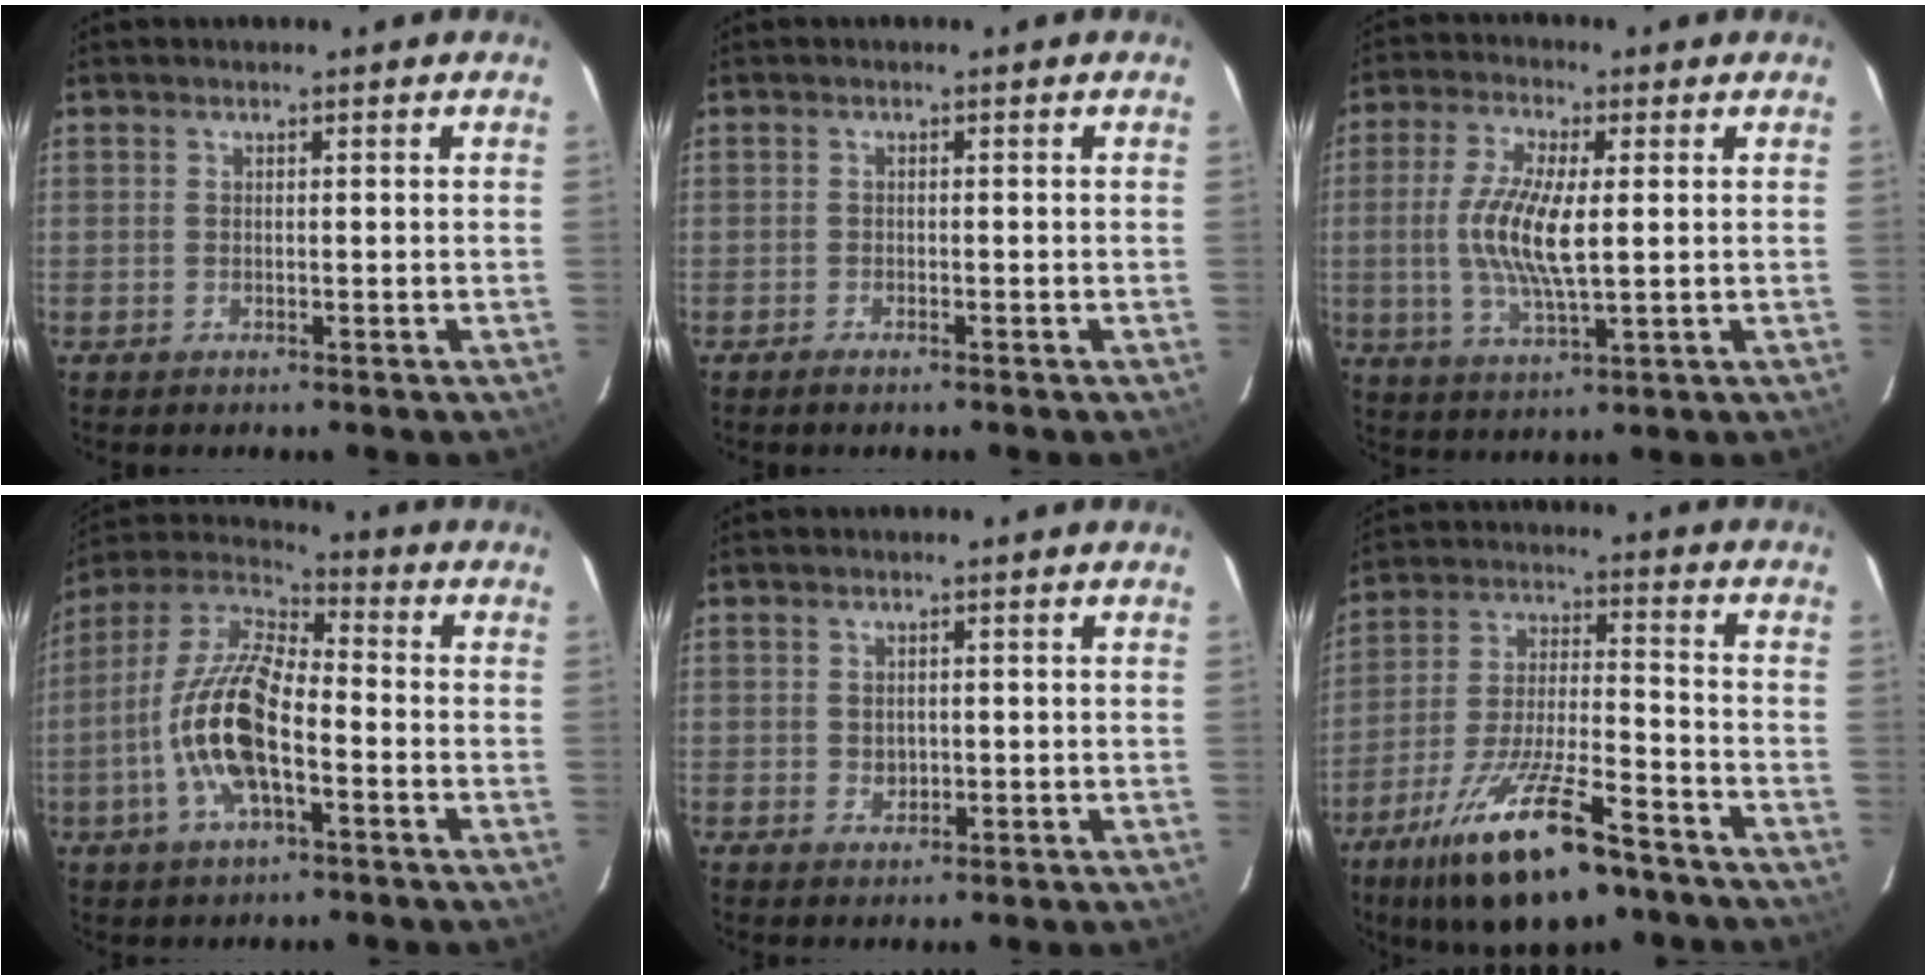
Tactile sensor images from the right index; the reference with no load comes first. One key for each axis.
{"total": 1.3, "fx": -1.1, "fy": 0.2, "fz": 0.6, "tx": -0.016, "ty": -0.002, "tz": -0.024}
{"total": 10.9, "fx": 0.4, "fy": 3.1, "fz": 10.5, "tx": -0.211, "ty": -0.002, "tz": 0.008}
{"total": 15.5, "fx": -4.6, "fy": 5.9, "fz": 13.6, "tx": -0.277, "ty": 0.000, "tz": -0.094}
{"total": 2.0, "fx": 0.0, "fy": 1.8, "fz": 0.9, "tx": -0.013, "ty": 0.000, "tz": 0.004}
{"total": 19.4, "fx": -13.0, "fy": 5.5, "fz": 13.3, "tx": -0.258, "ty": -0.029, "tz": -0.220}